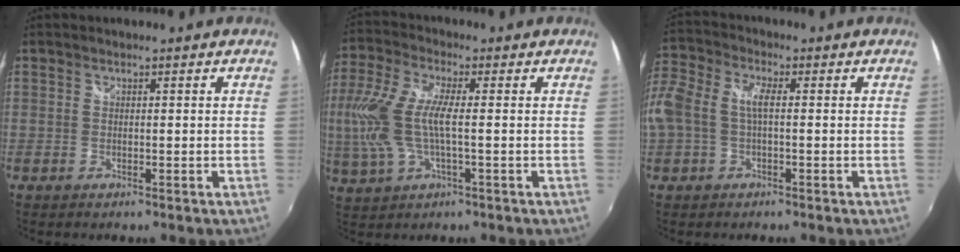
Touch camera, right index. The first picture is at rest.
{"total": 12.6, "force": [-0.8, 4.2, 11.9], "torque": [-0.250, -0.002, -0.013]}
{"total": 11.4, "force": [-1.1, 6.8, 9.0], "torque": [-0.203, 0.013, -0.030]}